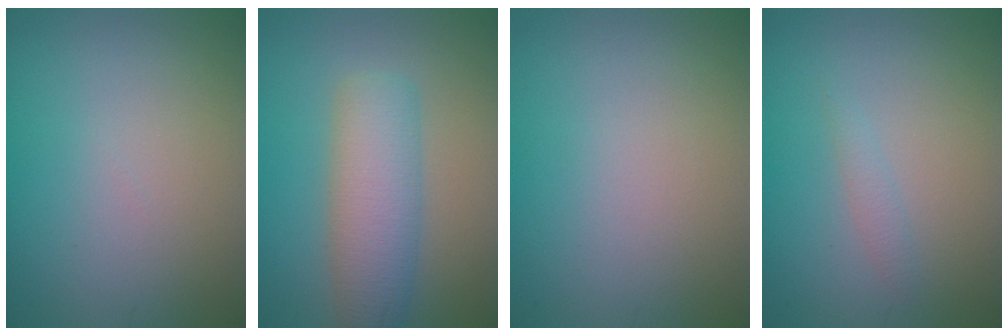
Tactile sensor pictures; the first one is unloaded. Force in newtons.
{"total": 5.6, "press": 5.6, "slide": 0.2}
{"total": 0.0}
{"total": 0.9, "press": 0.9, "slide": 0.1}